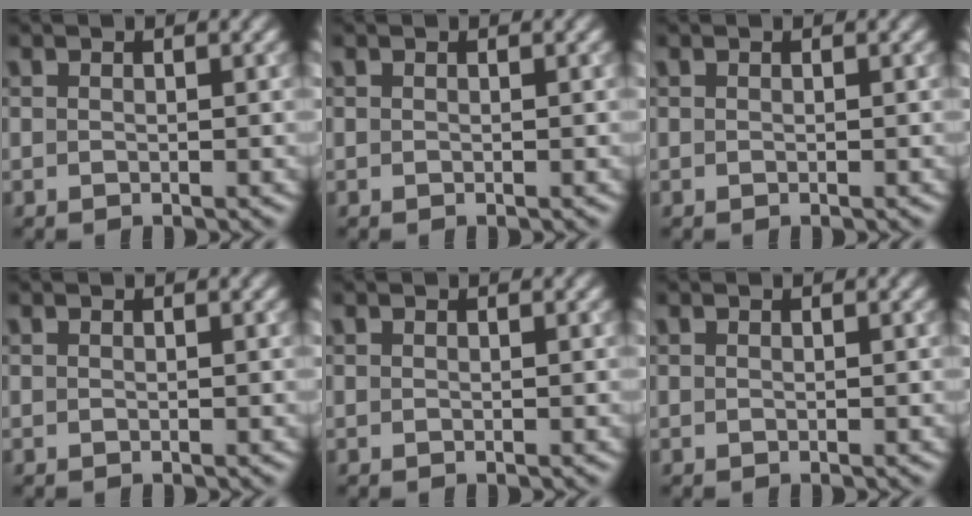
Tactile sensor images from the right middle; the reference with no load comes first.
{"total": 0.0}
{"total": 0.0}
{"total": 0.0}
{"total": 0.0}
{"total": 0.0}